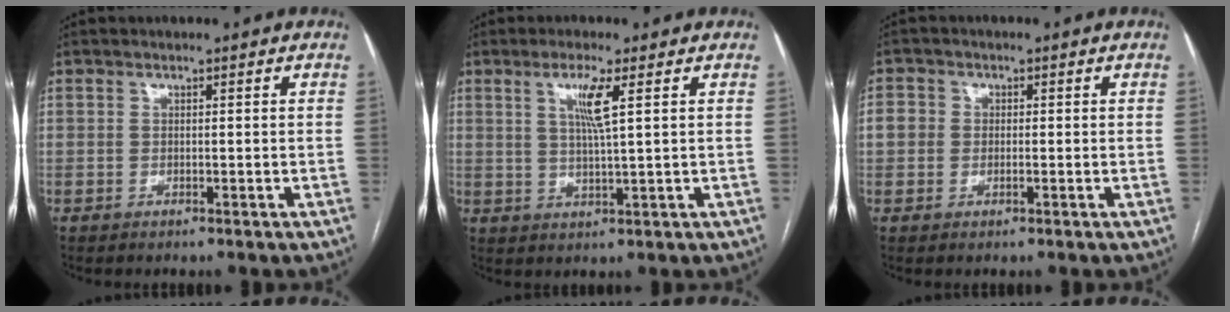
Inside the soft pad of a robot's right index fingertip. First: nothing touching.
{"total": 4.8, "force": [1.8, -0.4, 4.4], "torque": [-0.086, -0.003, 0.036]}
{"total": 3.0, "force": [0.1, 2.8, 1.1], "torque": [-0.019, 0.013, -0.001]}